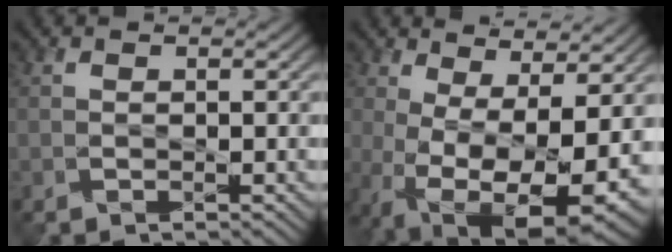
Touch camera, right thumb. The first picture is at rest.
{"total": 14.7, "force": [-3.1, 6.7, 12.7], "torque": [-0.228, -0.039, -0.024]}